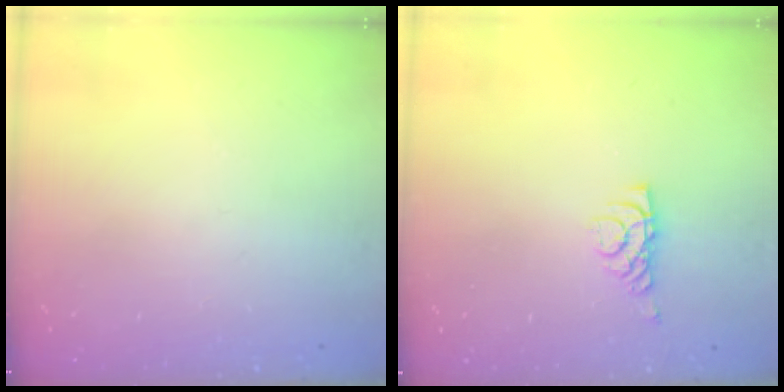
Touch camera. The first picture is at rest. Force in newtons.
{"total": 6.0, "press": 6.0, "slide": 0.8}